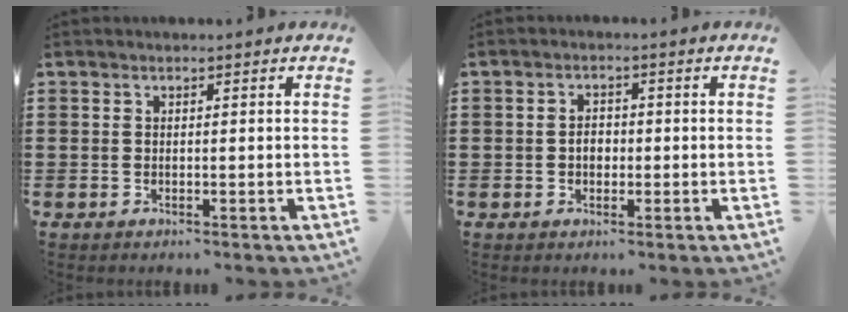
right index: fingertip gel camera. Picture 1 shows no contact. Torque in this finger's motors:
{"motor_torque": [1.03, 1.00, 0.08, 0.01]}